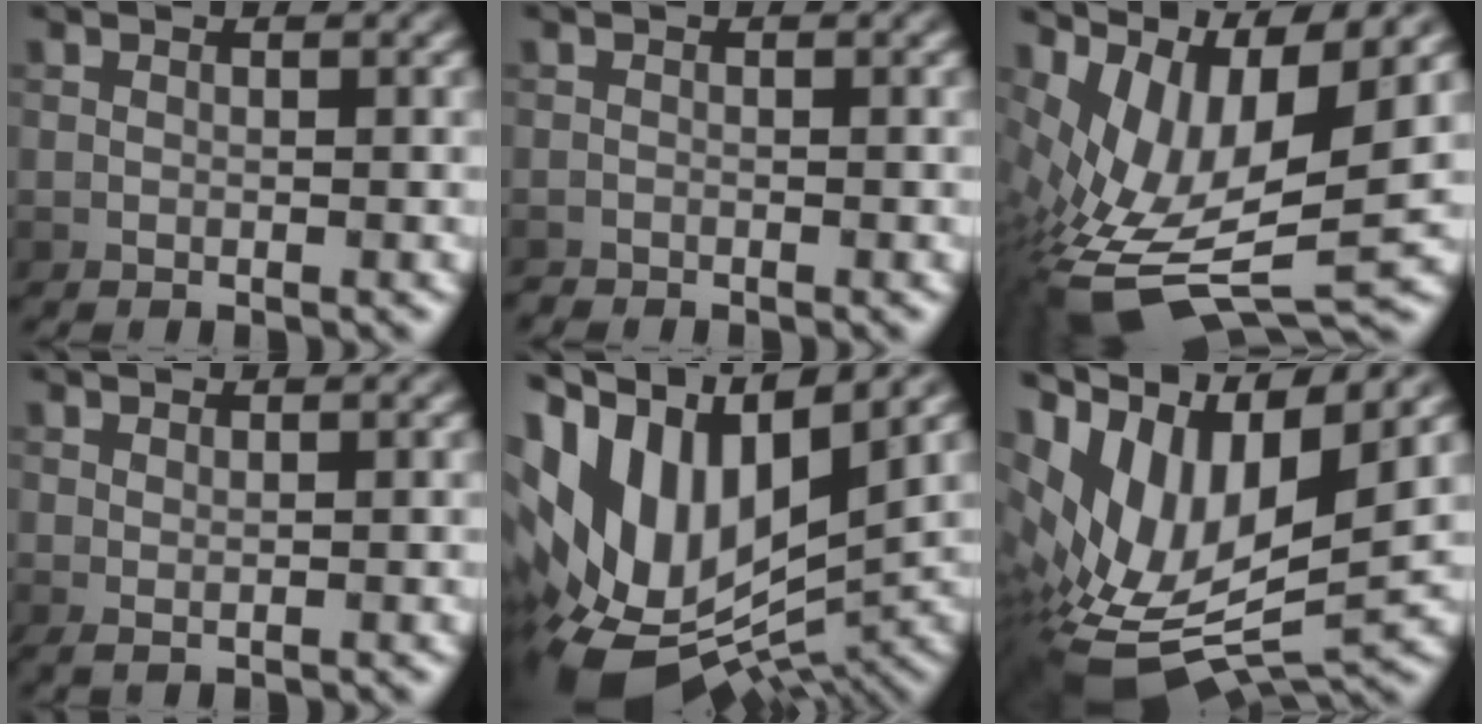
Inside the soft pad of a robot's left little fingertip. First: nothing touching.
{"total": 0.6, "force": [-0.6, 0.1, 0.0], "torque": [0.003, -0.003, -0.014]}
{"total": 11.7, "force": [1.2, 4.8, 10.6], "torque": [-0.213, -0.010, 0.044]}
{"total": 0.6, "force": [0.4, 0.2, 0.5], "torque": [-0.010, 0.000, 0.009]}
{"total": 15.2, "force": [2.4, 8.6, 12.3], "torque": [-0.238, 0.017, 0.044]}
{"total": 13.1, "force": [3.4, 6.2, 11.1], "torque": [-0.216, -0.002, 0.080]}